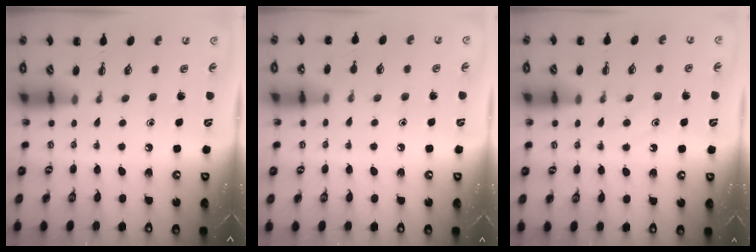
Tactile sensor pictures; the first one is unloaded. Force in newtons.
{"total": 4.1, "press": 3.8, "slide": 1.5}
{"total": 9.4, "press": 9.4, "slide": 0.7}